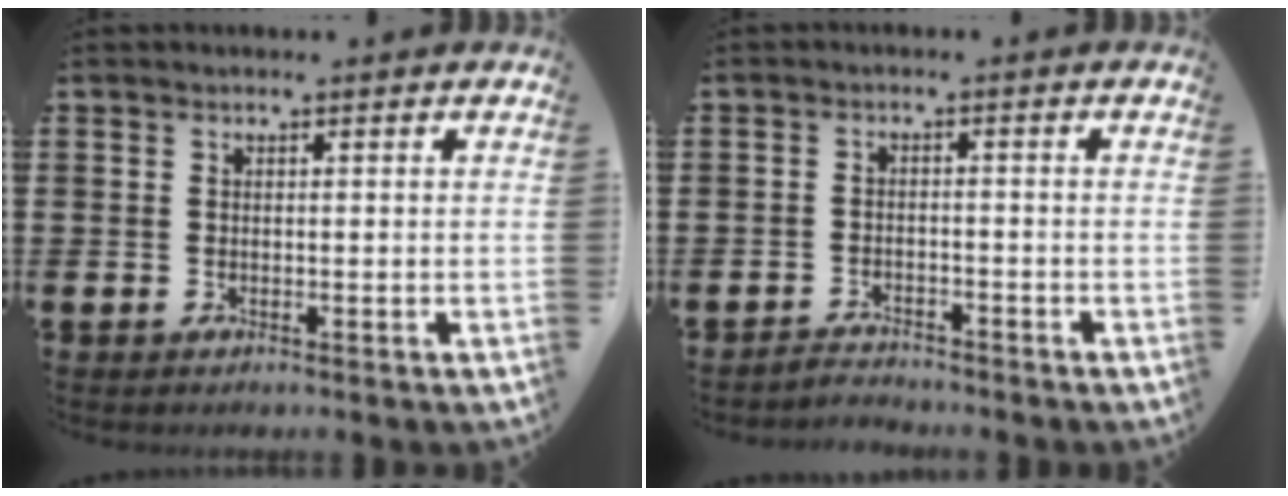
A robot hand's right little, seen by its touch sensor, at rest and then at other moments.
{"total": 2.0, "force": [-2.0, 0.0, -0.2], "torque": [-0.003, 0.004, -0.043]}